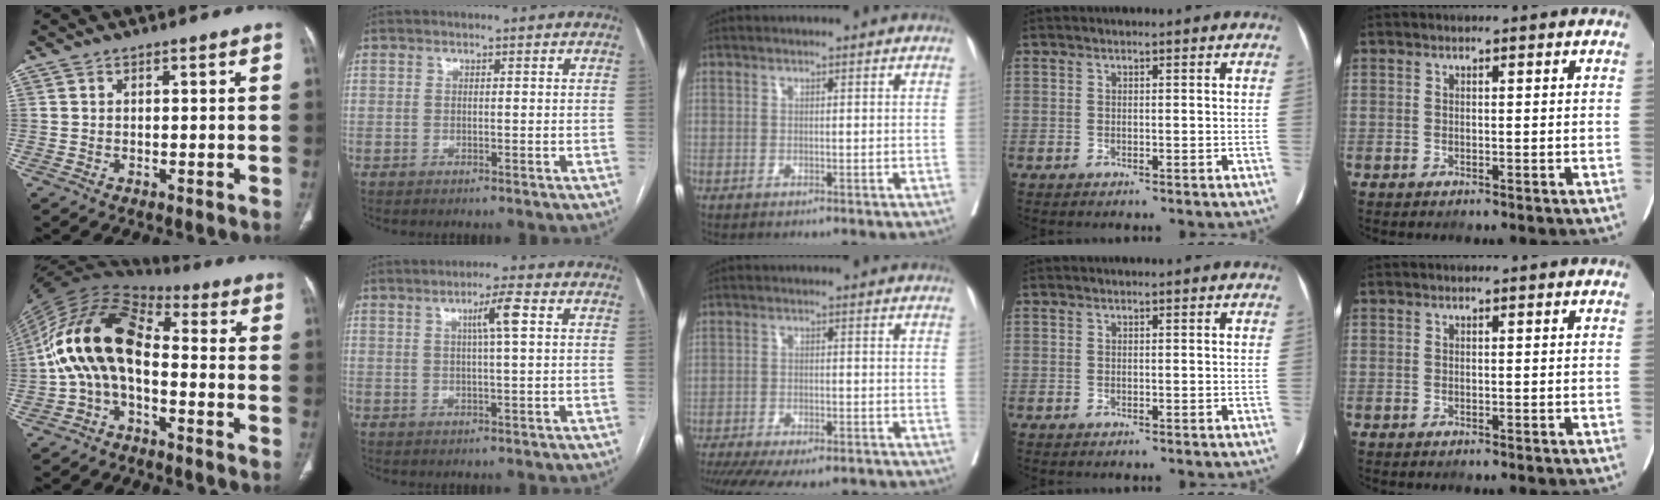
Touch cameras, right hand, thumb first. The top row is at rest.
{"thumb": {"total": 15.3, "force": [-1.7, 8.7, 12.4], "torque": [-0.227, 0.057, -0.044]}, "index": {"total": 4.4, "force": [1.3, -0.3, 4.2], "torque": [-0.072, 0.004, 0.021]}, "middle": {"total": 17.3, "force": [-14.7, 5.1, 7.6], "torque": [-0.160, -0.020, -0.199]}}